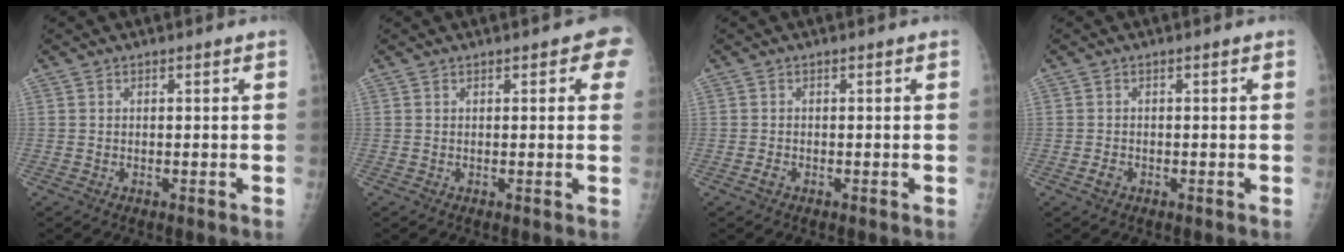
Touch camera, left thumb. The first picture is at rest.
{"total": 3.4, "force": [1.5, 1.5, 2.7], "torque": [-0.010, 0.001, 0.008]}
{"total": 0.8, "force": [-0.5, 0.5, 0.5], "torque": [-0.012, -0.001, -0.011]}
{"total": 1.2, "force": [-0.6, 0.8, 0.6], "torque": [-0.012, 0.001, -0.012]}